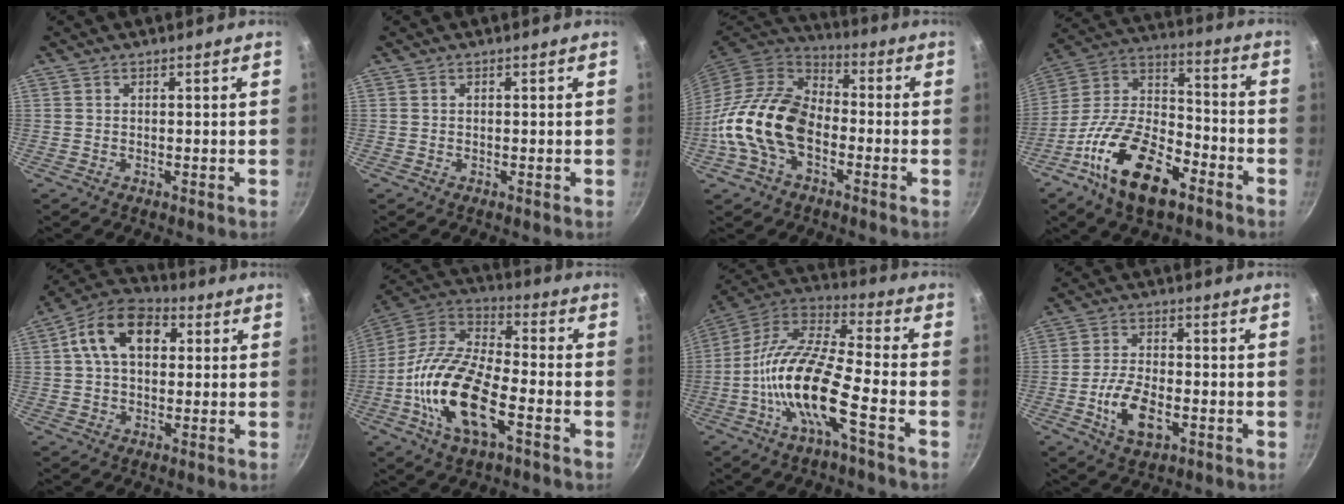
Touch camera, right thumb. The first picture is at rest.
{"total": 0.0}
{"total": 17.9, "force": [-4.3, 11.6, 12.9], "torque": [-0.217, 0.036, -0.098]}
{"total": 21.2, "force": [-10.9, 10.5, 14.8], "torque": [-0.254, 0.062, -0.220]}
{"total": 13.0, "force": [3.1, 8.6, 9.2], "torque": [-0.127, 0.021, 0.034]}
{"total": 20.0, "force": [-6.5, 8.9, 16.7], "torque": [-0.314, 0.037, -0.139]}
{"total": 17.4, "force": [-5.9, 4.6, 15.7], "torque": [-0.299, 0.046, -0.134]}
{"total": 9.3, "force": [-2.9, 4.9, 7.3], "torque": [-0.132, 0.015, -0.054]}